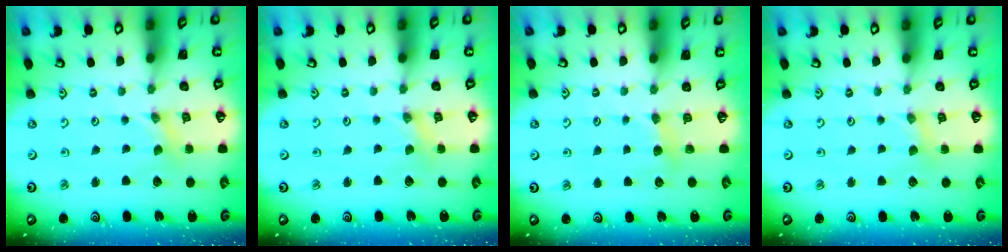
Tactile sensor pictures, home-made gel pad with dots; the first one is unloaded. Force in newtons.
{"total": 0.0}
{"total": 4.8, "press": 4.7, "slide": 0.6}
{"total": 1.6, "press": 1.6, "slide": 0.3}